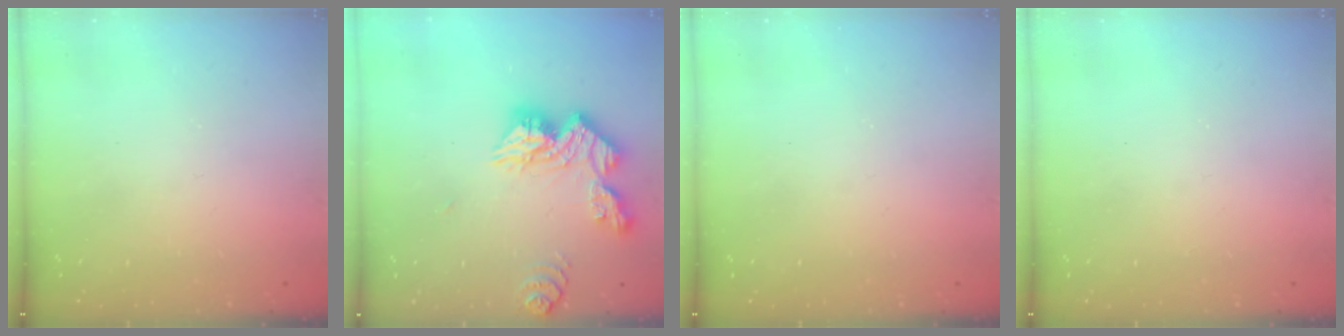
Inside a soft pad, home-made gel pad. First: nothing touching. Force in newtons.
{"total": 14.2, "press": 14.1, "slide": 1.4}
{"total": 0.0}
{"total": 0.0}